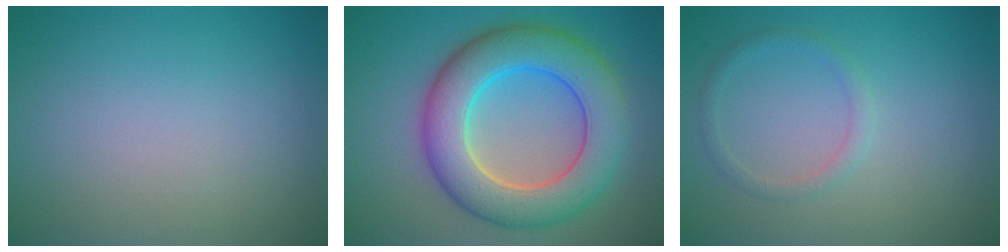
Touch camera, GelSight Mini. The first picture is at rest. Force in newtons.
{"total": 9.3, "press": 9.3, "slide": 0.2}
{"total": 1.3, "press": 1.3, "slide": 0.0}